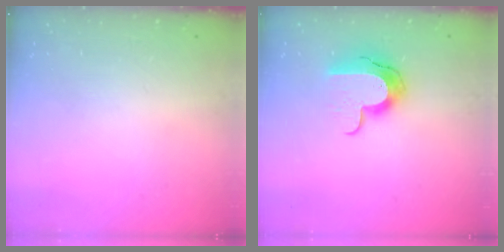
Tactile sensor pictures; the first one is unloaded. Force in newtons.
{"total": 10.5, "press": 10.5, "slide": 0.8}